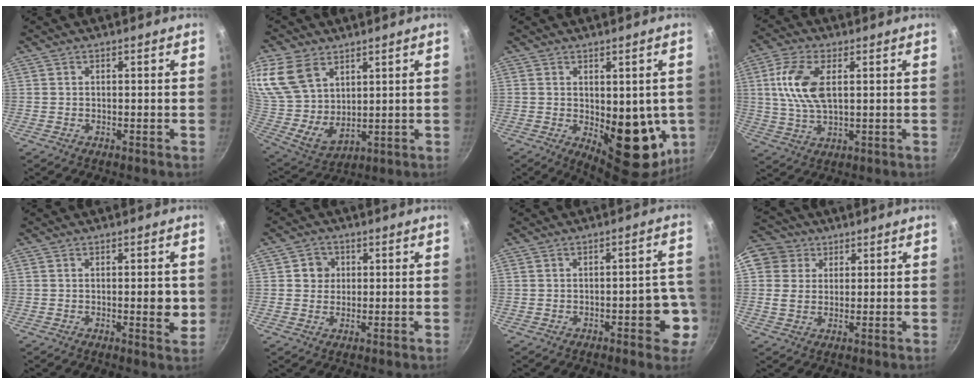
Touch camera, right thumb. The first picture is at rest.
{"total": 18.3, "force": [9.2, 11.7, 10.6], "torque": [-0.230, -0.021, 0.200]}
{"total": 15.6, "force": [-1.9, 8.0, 13.3], "torque": [-0.120, -0.028, -0.010]}
{"total": 10.2, "force": [2.2, 5.0, 8.6], "torque": [-0.171, 0.004, 0.041]}
{"total": 4.6, "force": [-0.3, 1.5, 4.3], "torque": [-0.051, -0.006, -0.005]}
{"total": 4.0, "force": [0.7, 3.8, 1.0], "torque": [0.013, 0.004, 0.006]}
{"total": 8.0, "force": [-2.7, 3.6, 6.6], "torque": [-0.046, 0.031, -0.032]}
{"total": 10.5, "force": [4.0, 8.9, 3.8], "torque": [-0.066, 0.010, 0.063]}